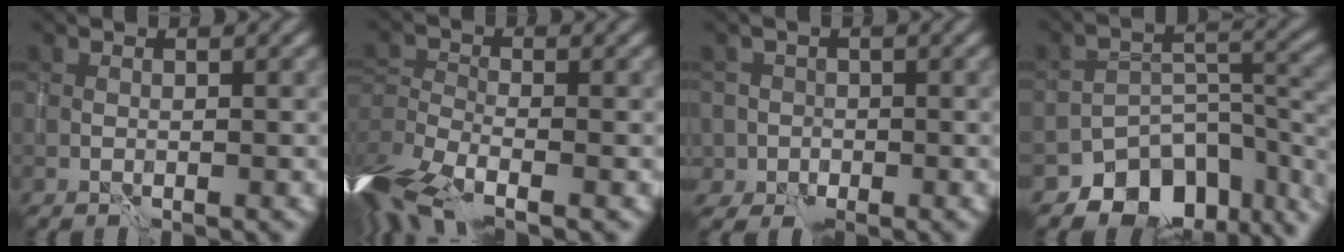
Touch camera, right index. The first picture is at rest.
{"total": 9.4, "force": [-6.3, 4.0, 5.7], "torque": [-0.113, -0.020, -0.103]}
{"total": 4.5, "force": [-1.9, 4.1, 0.4], "torque": [0.017, 0.000, -0.054]}
{"total": 9.3, "force": [-6.3, 5.9, 3.4], "torque": [-0.040, -0.019, -0.096]}